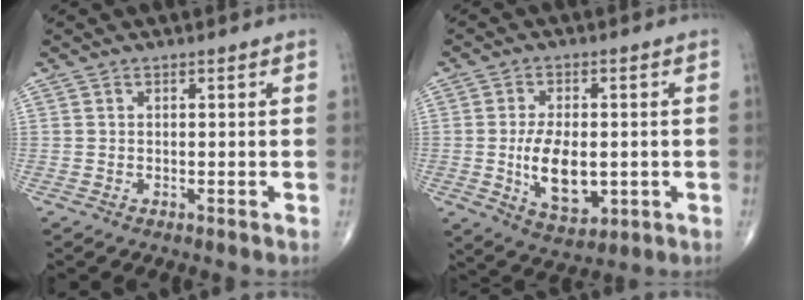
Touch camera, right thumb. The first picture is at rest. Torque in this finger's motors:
{"motor_torque": [1.62, 1.56, 1.27, -0.21, 0.03]}